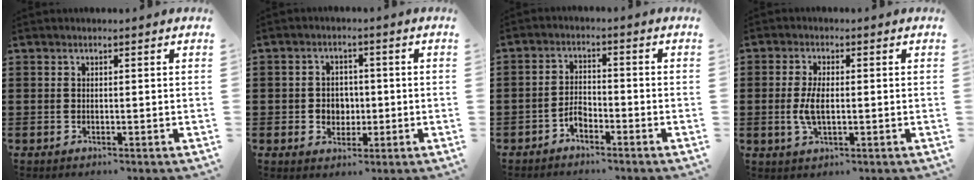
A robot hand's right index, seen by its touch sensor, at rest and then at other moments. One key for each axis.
{"total": 3.4, "fx": -0.4, "fy": 3.2, "fz": 1.1, "tx": -0.034, "ty": 0.009, "tz": -0.013}
{"total": 2.6, "fx": -2.0, "fy": 1.2, "fz": 1.0, "tx": -0.023, "ty": 0.006, "tz": -0.042}
{"total": 4.8, "fx": -0.4, "fy": 2.1, "fz": 4.3, "tx": -0.100, "ty": -0.004, "tz": -0.013}